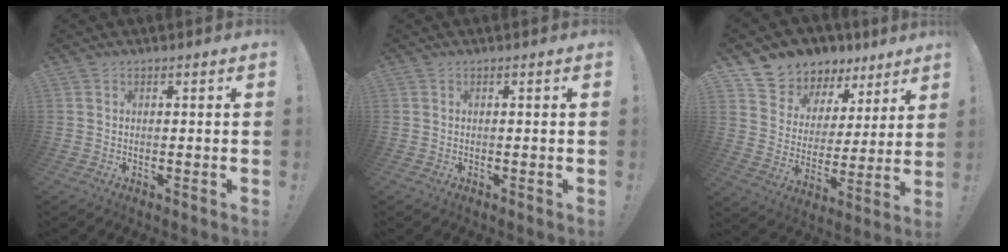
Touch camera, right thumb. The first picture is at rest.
{"total": 0.0}
{"total": 9.5, "force": [7.6, 5.5, 0.9], "torque": [-0.026, -0.069, 0.144]}